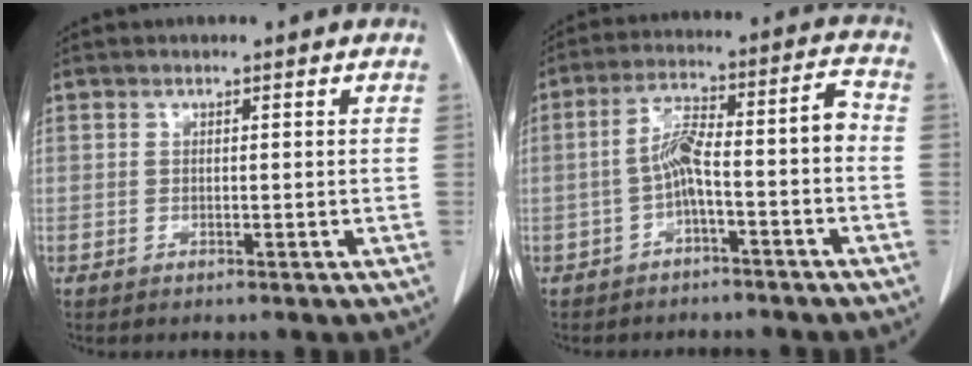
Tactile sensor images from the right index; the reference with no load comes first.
{"total": 8.5, "force": [-2.5, 1.3, 8.1], "torque": [-0.140, 0.045, -0.041]}